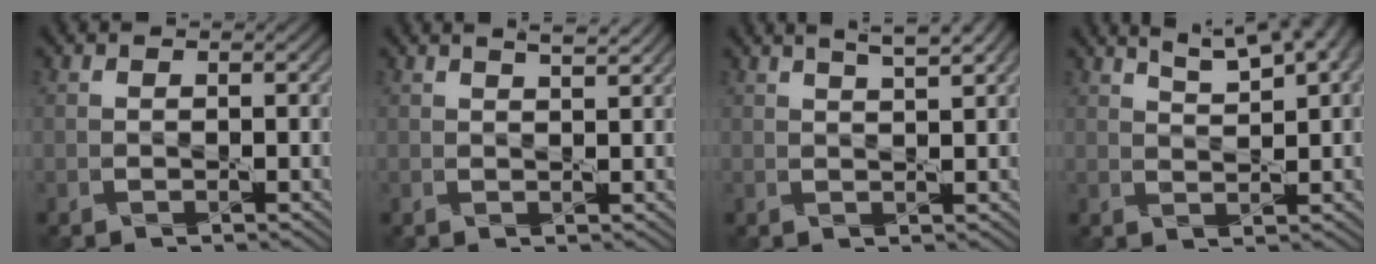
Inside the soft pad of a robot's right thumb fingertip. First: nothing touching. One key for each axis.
{"total": 2.4, "fx": 1.8, "fy": 0.5, "fz": 1.5, "tx": -0.018, "ty": 0.000, "tz": 0.020}
{"total": 4.0, "fx": 2.6, "fy": 0.8, "fz": 2.9, "tx": -0.037, "ty": 0.009, "tz": 0.031}
{"total": 8.1, "fx": 5.4, "fy": 2.2, "fz": 5.5, "tx": -0.090, "ty": 0.018, "tz": 0.071}